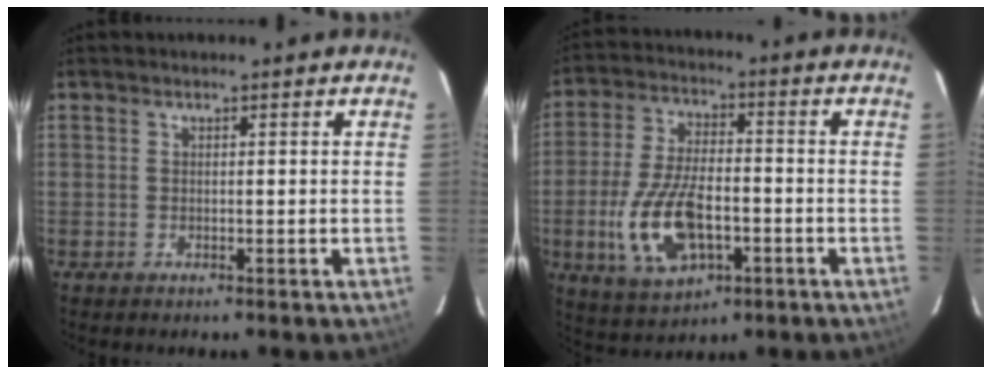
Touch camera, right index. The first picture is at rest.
{"total": 14.3, "force": [-4.2, 7.0, 11.7], "torque": [-0.249, -0.005, -0.068]}